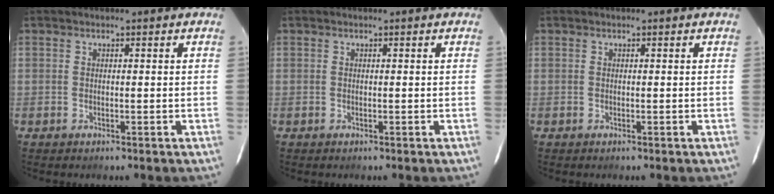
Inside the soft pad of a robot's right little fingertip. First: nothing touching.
{"total": 0.0}
{"total": 0.0}